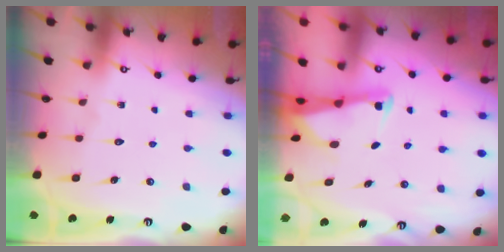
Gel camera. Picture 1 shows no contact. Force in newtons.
{"total": 2.5, "press": 2.5, "slide": 0.2}